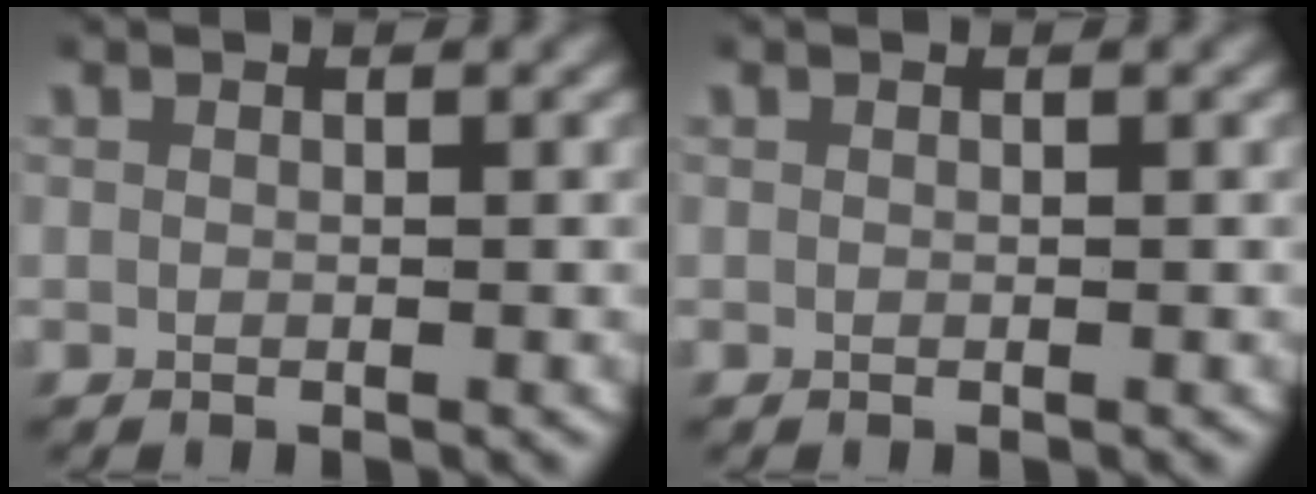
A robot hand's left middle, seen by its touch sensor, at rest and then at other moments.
{"total": 0.0}